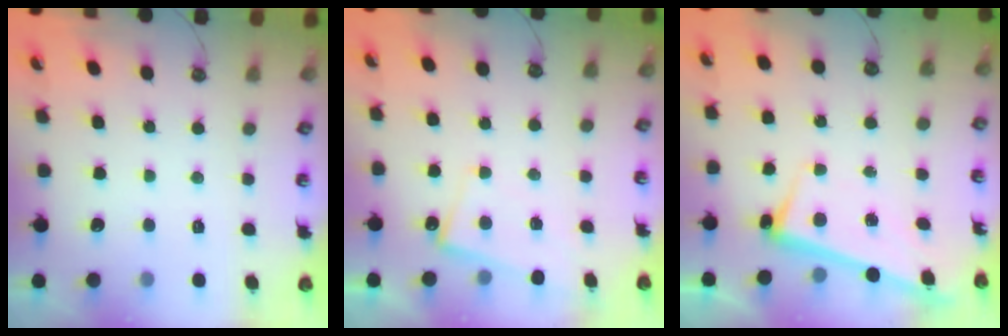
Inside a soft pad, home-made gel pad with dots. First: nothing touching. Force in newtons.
{"total": 3.6, "press": 3.6, "slide": 0.4}
{"total": 2.7, "press": 2.6, "slide": 0.7}